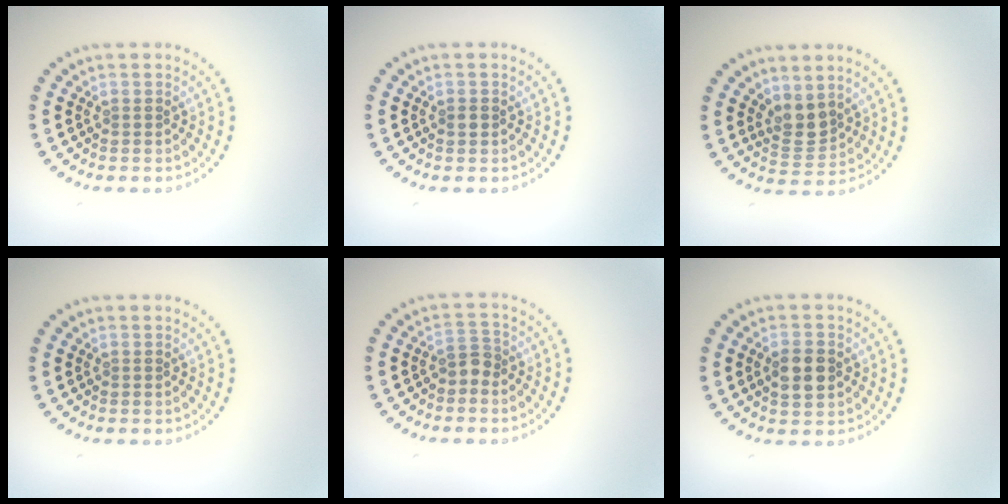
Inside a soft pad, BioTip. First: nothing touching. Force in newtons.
{"total": 0.8, "press": 0.8, "slide": 0.1}
{"total": 2.7, "press": 2.2, "slide": 1.5}
{"total": 0.0}
{"total": 1.7, "press": 1.4, "slide": 1.0}
{"total": 3.4, "press": 3.4, "slide": 0.2}